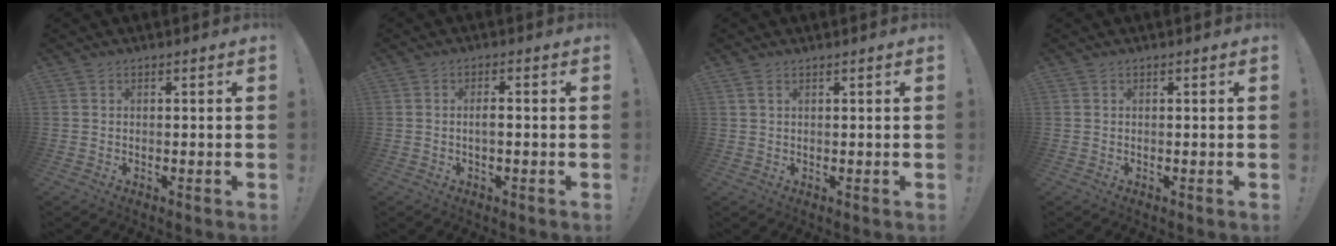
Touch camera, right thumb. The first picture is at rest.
{"total": 2.7, "force": [-0.5, 0.6, 2.6], "torque": [-0.047, 0.005, -0.010]}
{"total": 1.8, "force": [1.1, 0.8, 1.2], "torque": [-0.025, 0.001, 0.020]}
{"total": 0.0}